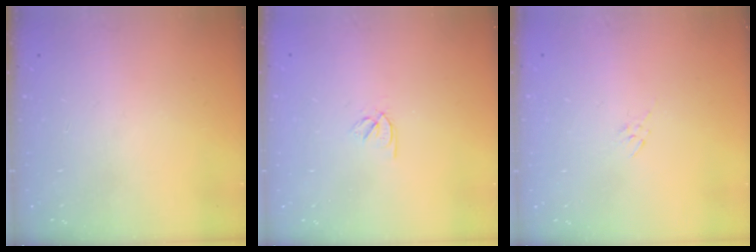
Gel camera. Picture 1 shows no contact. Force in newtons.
{"total": 2.5, "press": 2.4, "slide": 0.7}
{"total": 2.7, "press": 2.5, "slide": 0.9}